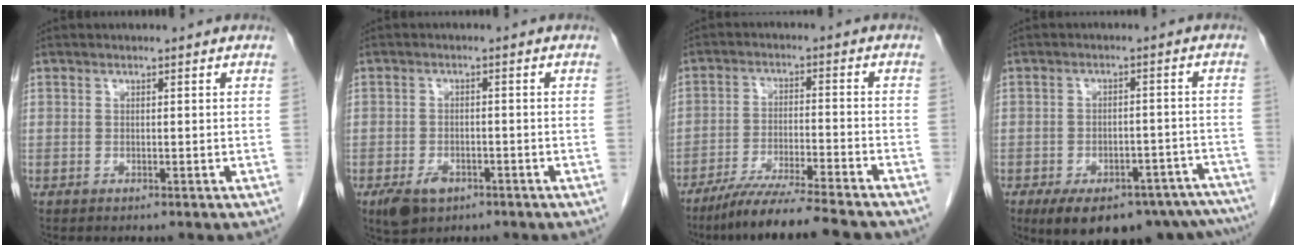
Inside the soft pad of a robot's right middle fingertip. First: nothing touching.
{"total": 4.5, "force": [-2.6, 2.6, 2.6], "torque": [-0.049, -0.003, -0.036]}
{"total": 11.9, "force": [-10.2, -0.3, 6.0], "torque": [-0.092, -0.025, -0.168]}
{"total": 19.6, "force": [-15.3, 8.5, 8.9], "torque": [-0.095, 0.016, -0.181]}